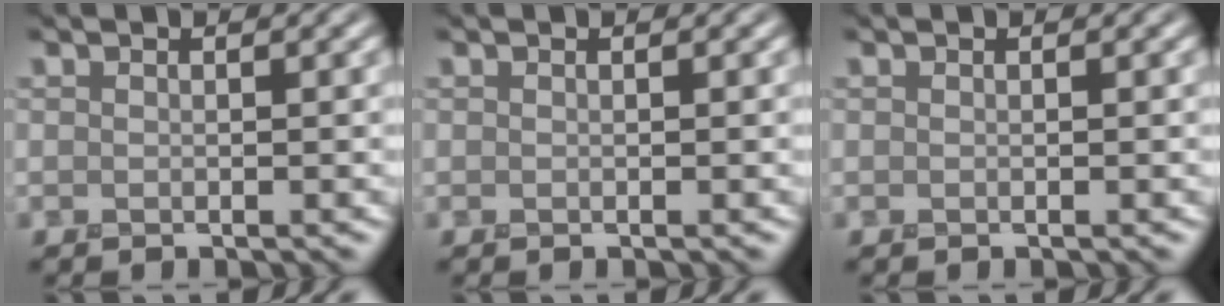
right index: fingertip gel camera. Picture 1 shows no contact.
{"total": 0.0}
{"total": 0.0}